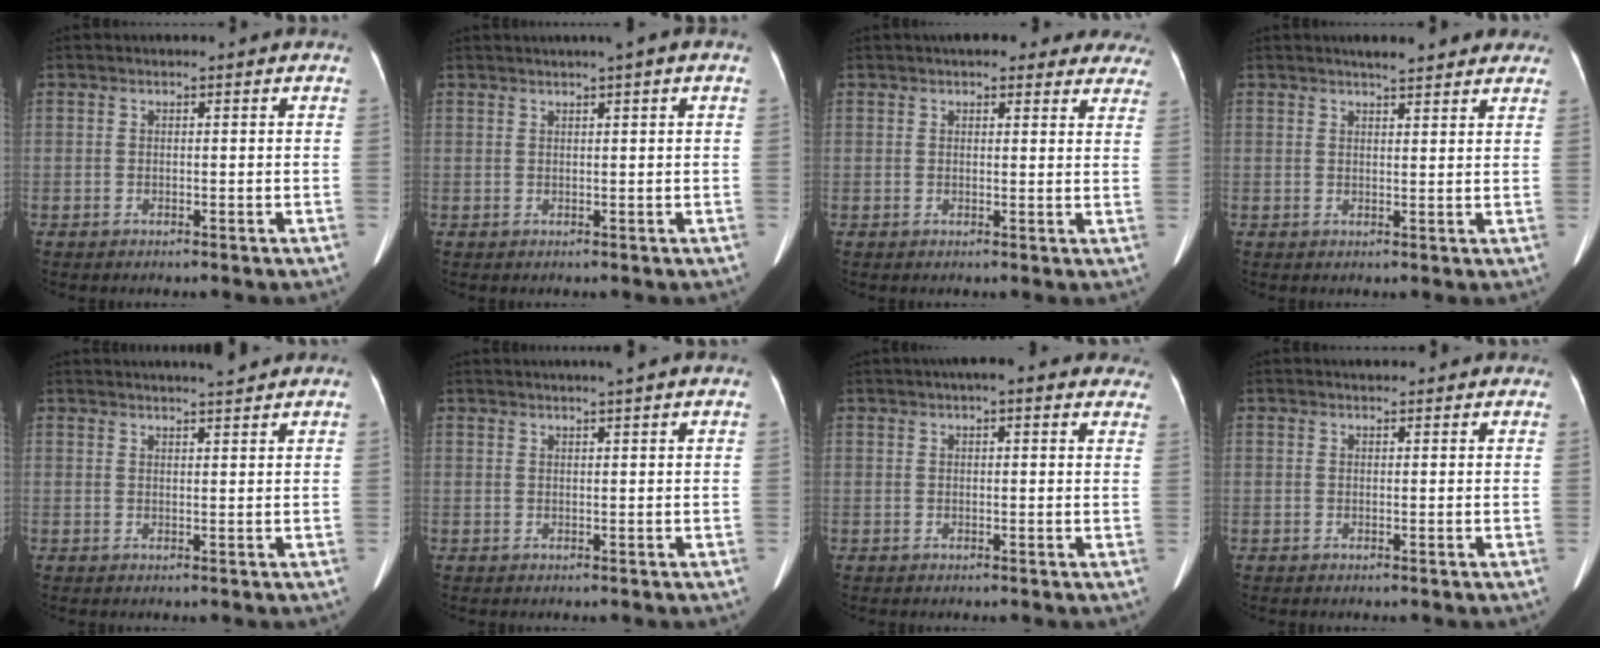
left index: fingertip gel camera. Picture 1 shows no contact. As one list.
[{"total": 3.0, "force": [1.8, -0.4, 2.4], "torque": [-0.039, 0.018, 0.031]}, {"total": 12.7, "force": [10.9, 3.8, 5.4], "torque": [-0.030, 0.014, 0.112]}, {"total": 7.1, "force": [6.1, 1.4, 3.4], "torque": [-0.036, 0.012, 0.068]}, {"total": 5.5, "force": [5.1, -0.3, 2.3], "torque": [-0.036, 0.008, 0.068]}, {"total": 4.0, "force": [3.4, -0.6, 2.1], "torque": [-0.030, 0.018, 0.047]}, {"total": 9.1, "force": [7.1, 2.1, 5.4], "torque": [-0.055, 0.021, 0.075]}, {"total": 4.1, "force": [3.6, 1.2, 1.5], "torque": [-0.018, 0.023, 0.040]}]